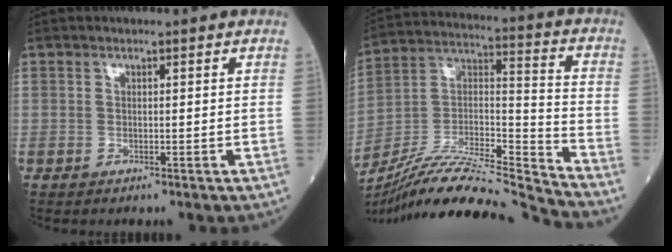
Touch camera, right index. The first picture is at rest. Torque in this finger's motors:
{"motor_torque": [-0.55, -0.72, 0.10, 0.00]}